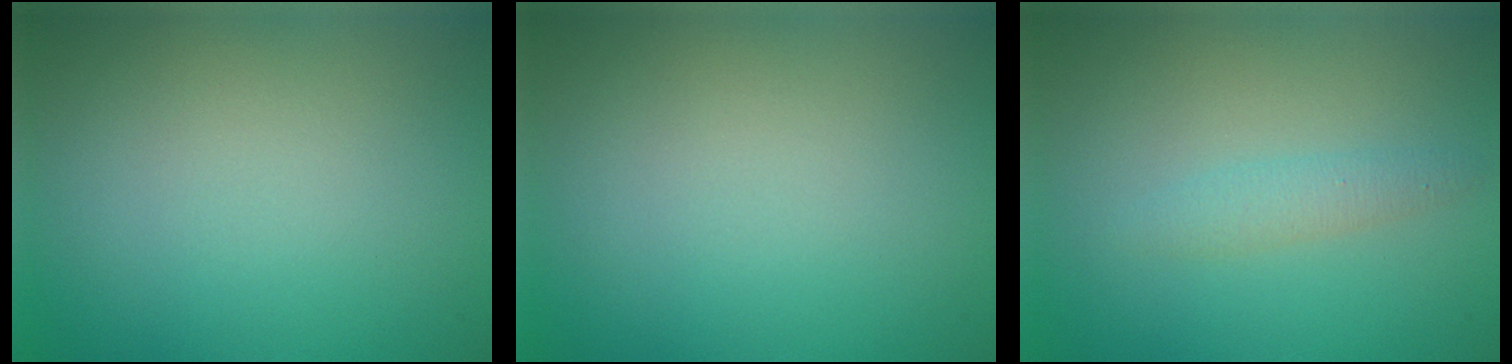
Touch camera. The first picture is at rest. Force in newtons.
{"total": 0.0}
{"total": 1.4, "press": 1.4, "slide": 0.0}